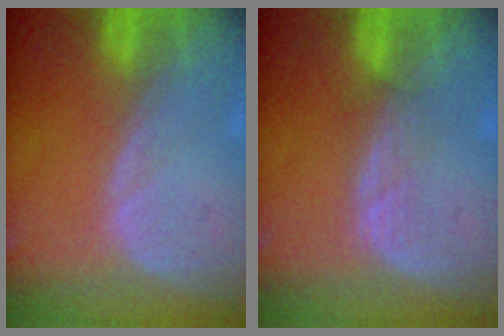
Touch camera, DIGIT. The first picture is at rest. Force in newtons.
{"total": 2.5, "press": 2.3, "slide": 0.9}